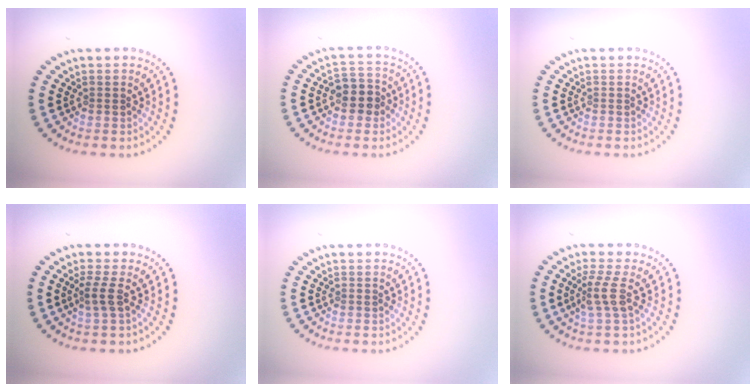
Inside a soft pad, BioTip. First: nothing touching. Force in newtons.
{"total": 2.9, "press": 2.8, "slide": 0.9}
{"total": 0.0}
{"total": 1.9, "press": 1.3, "slide": 1.3}
{"total": 0.0}
{"total": 2.4, "press": 1.7, "slide": 1.7}